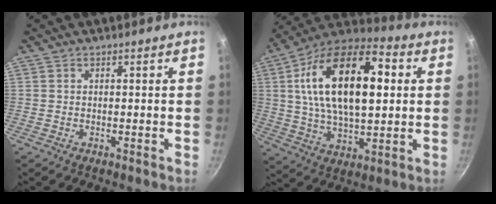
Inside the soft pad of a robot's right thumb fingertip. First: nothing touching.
{"total": 24.3, "force": [4.6, 12.3, 20.5], "torque": [-0.341, 0.010, 0.067]}